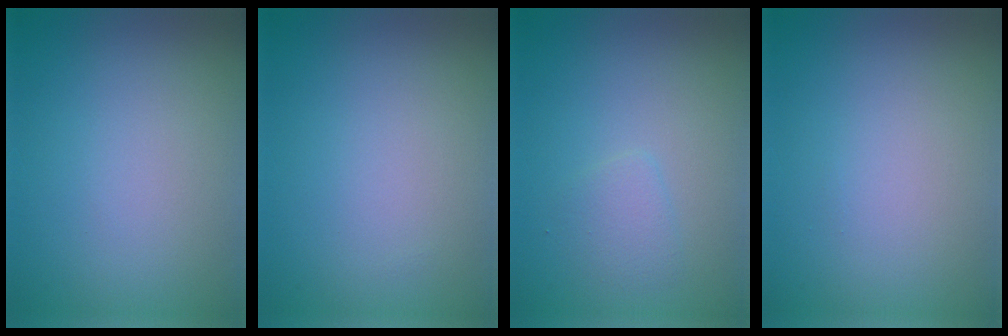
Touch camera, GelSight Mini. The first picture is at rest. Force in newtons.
{"total": 0.0}
{"total": 1.4, "press": 1.4, "slide": 0.1}
{"total": 0.0}